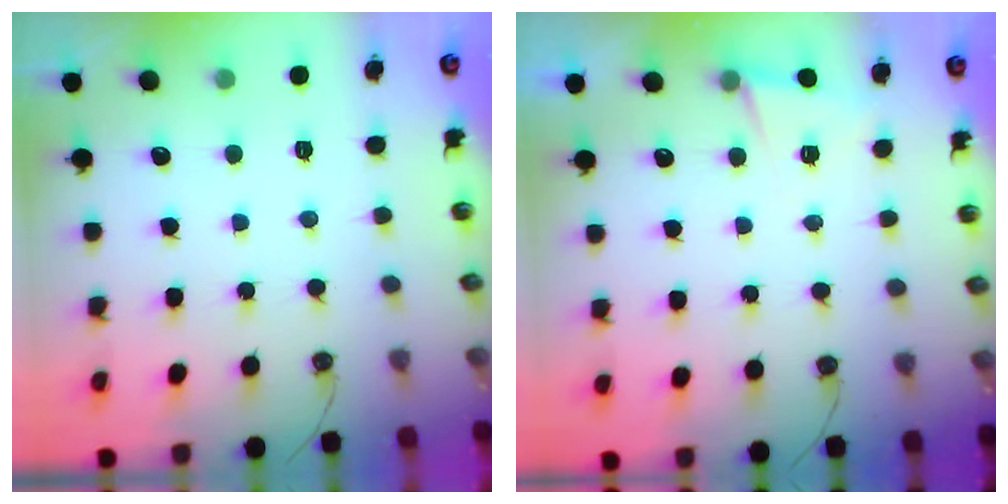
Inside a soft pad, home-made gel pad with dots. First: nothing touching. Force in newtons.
{"total": 3.0, "press": 2.7, "slide": 1.2}